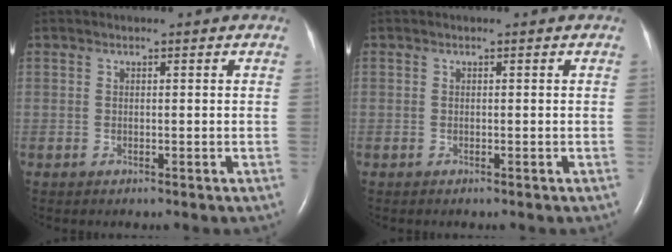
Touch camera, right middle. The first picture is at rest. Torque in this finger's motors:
{"motor_torque": [1.14, -1.00, 0.72, 0.06]}